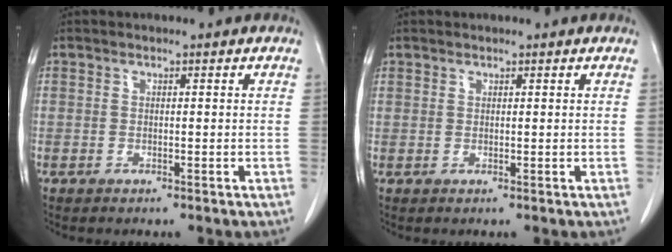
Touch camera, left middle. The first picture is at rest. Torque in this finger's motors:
{"motor_torque": [1.08, -1.06, -0.09, -0.18]}